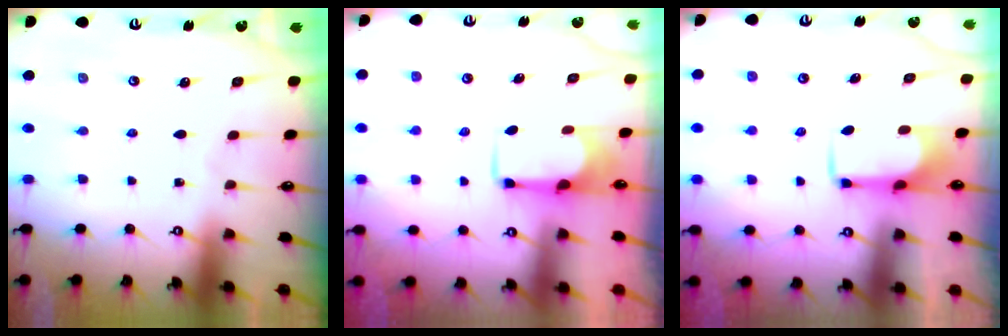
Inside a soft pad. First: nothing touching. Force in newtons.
{"total": 1.7, "press": 1.6, "slide": 0.7}
{"total": 2.0, "press": 2.0, "slide": 0.2}